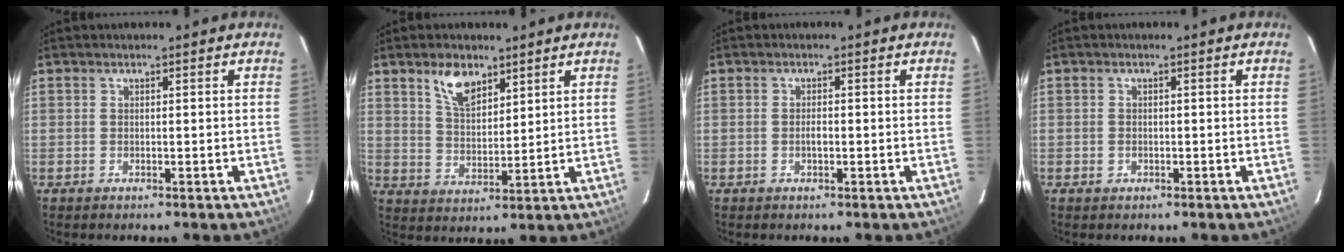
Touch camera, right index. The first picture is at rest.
{"total": 7.1, "force": [4.6, 3.5, 4.2], "torque": [-0.072, 0.006, 0.089]}
{"total": 1.3, "force": [-0.4, 0.6, 1.1], "torque": [-0.020, 0.000, -0.007]}
{"total": 1.1, "force": [-0.5, 1.0, 0.2], "torque": [-0.001, 0.002, -0.004]}